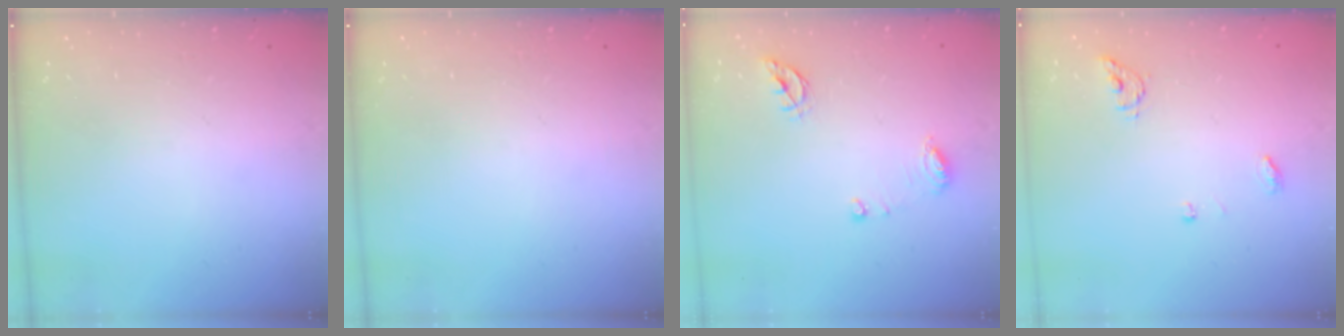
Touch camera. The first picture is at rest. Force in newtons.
{"total": 0.0}
{"total": 7.9, "press": 7.8, "slide": 0.9}
{"total": 5.2, "press": 5.2, "slide": 0.0}